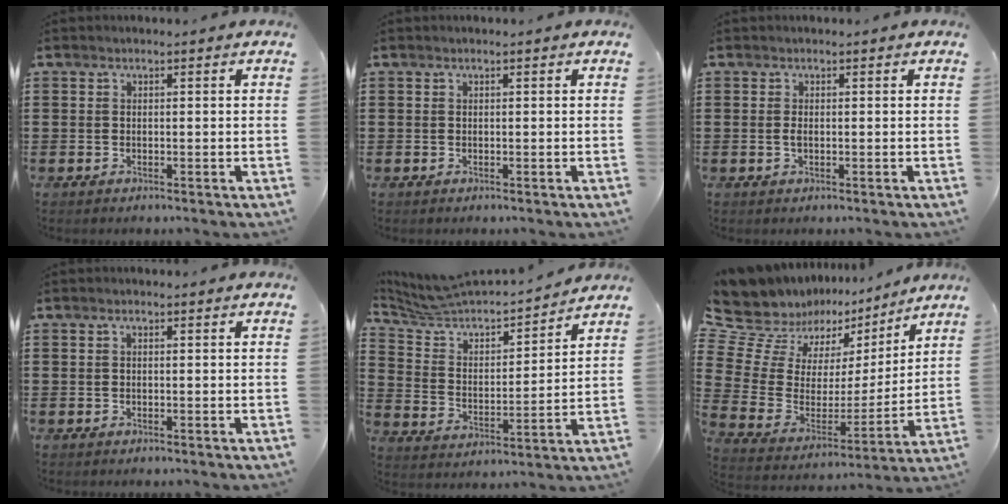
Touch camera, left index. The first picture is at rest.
{"total": 0.0}
{"total": 0.9, "force": [0.0, 0.4, 0.8], "torque": [-0.018, -0.001, 0.000]}
{"total": 0.5, "force": [-0.1, 0.2, 0.5], "torque": [-0.009, -0.002, -0.001]}
{"total": 5.2, "force": [4.8, 1.2, 1.6], "torque": [-0.059, -0.041, 0.074]}
{"total": 7.3, "force": [5.2, 5.1, 1.0], "torque": [-0.072, -0.054, 0.091]}